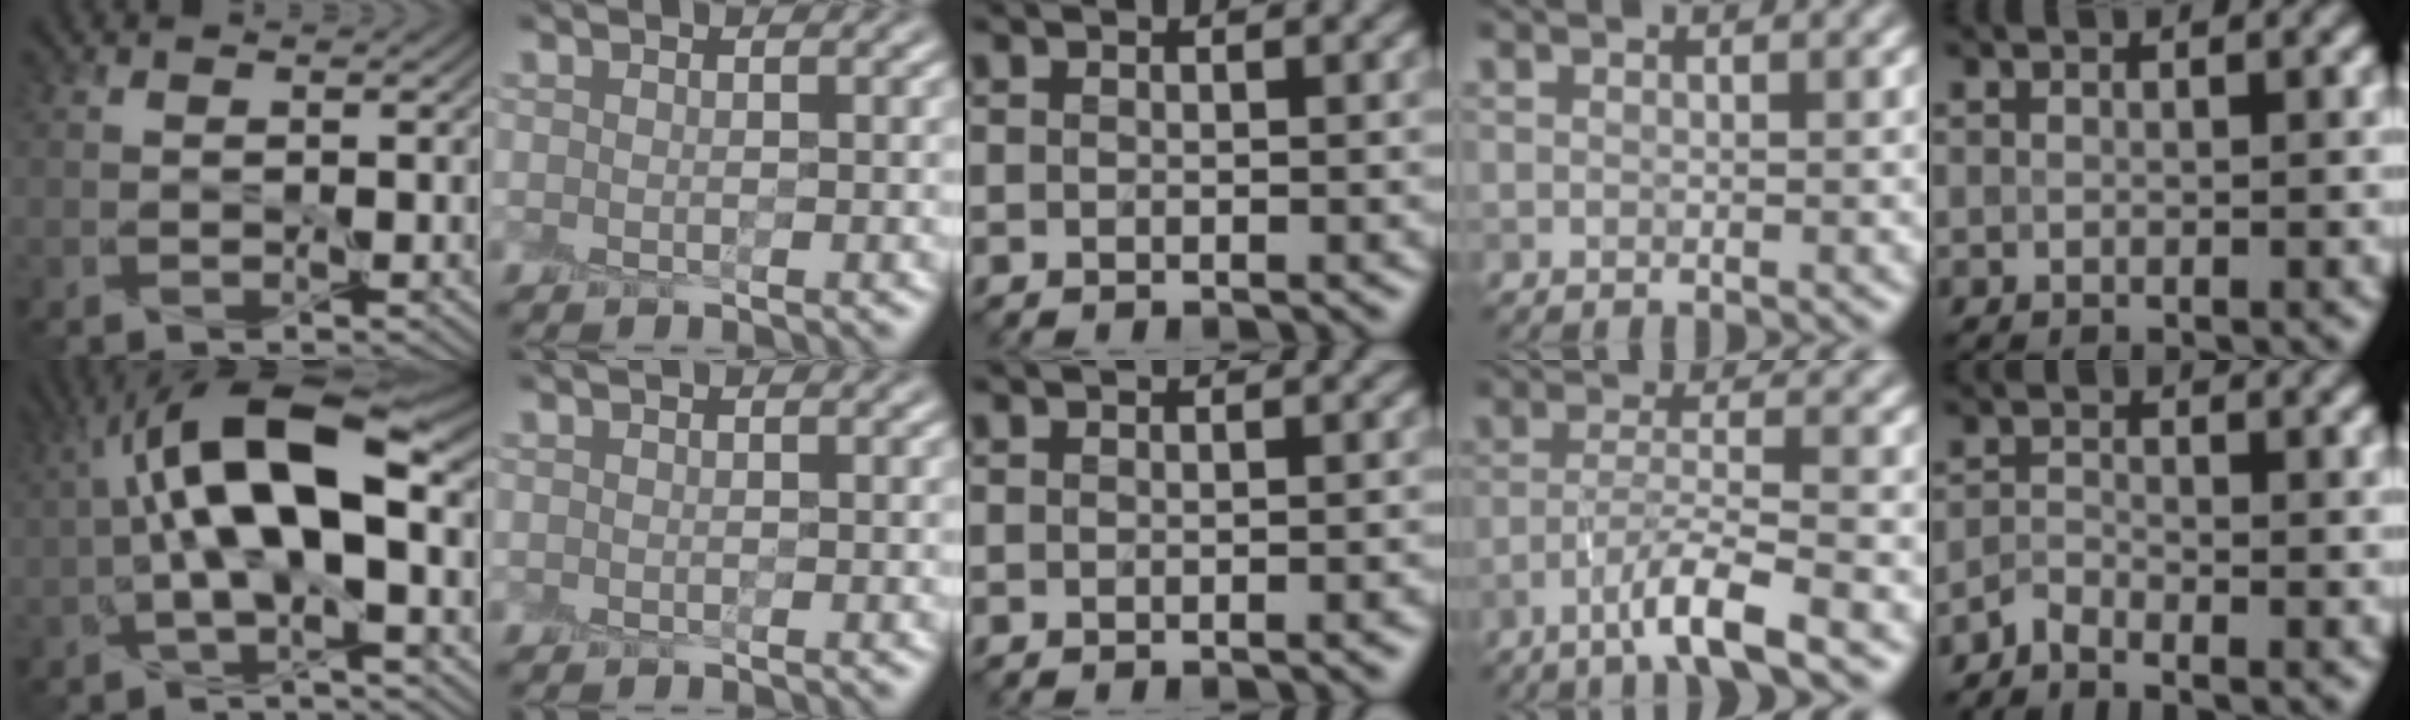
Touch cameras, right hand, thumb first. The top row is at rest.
{"thumb": {"total": 11.2, "force": [-0.3, 3.5, 10.7], "torque": [-0.191, 0.030, -0.016]}, "middle": {"total": 0.9, "force": [-0.4, 0.1, 0.8], "torque": [-0.007, -0.006, -0.005]}, "ring": {"total": 4.5, "force": [-2.7, 0.3, 3.6], "torque": [-0.059, 0.008, -0.060]}, "little": {"total": 1.3, "force": [-1.2, 0.3, 0.5], "torque": [-0.011, 0.001, -0.029]}}